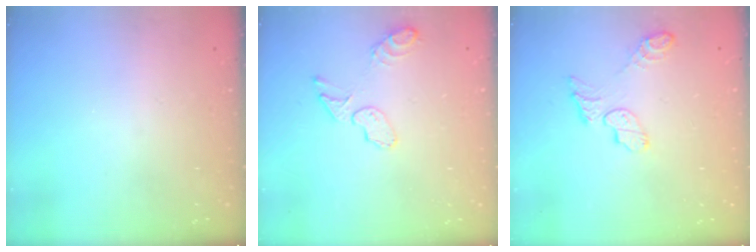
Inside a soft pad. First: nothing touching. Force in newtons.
{"total": 7.5, "press": 7.5, "slide": 1.0}
{"total": 7.5, "press": 7.5, "slide": 0.3}